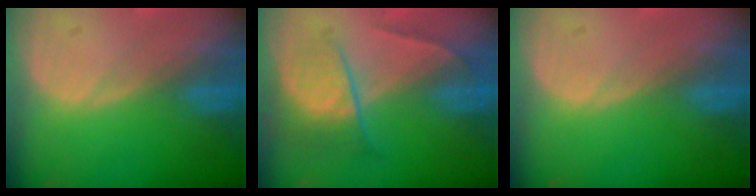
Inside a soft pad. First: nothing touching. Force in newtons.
{"total": 6.8, "press": 6.0, "slide": 3.2}
{"total": 0.0}